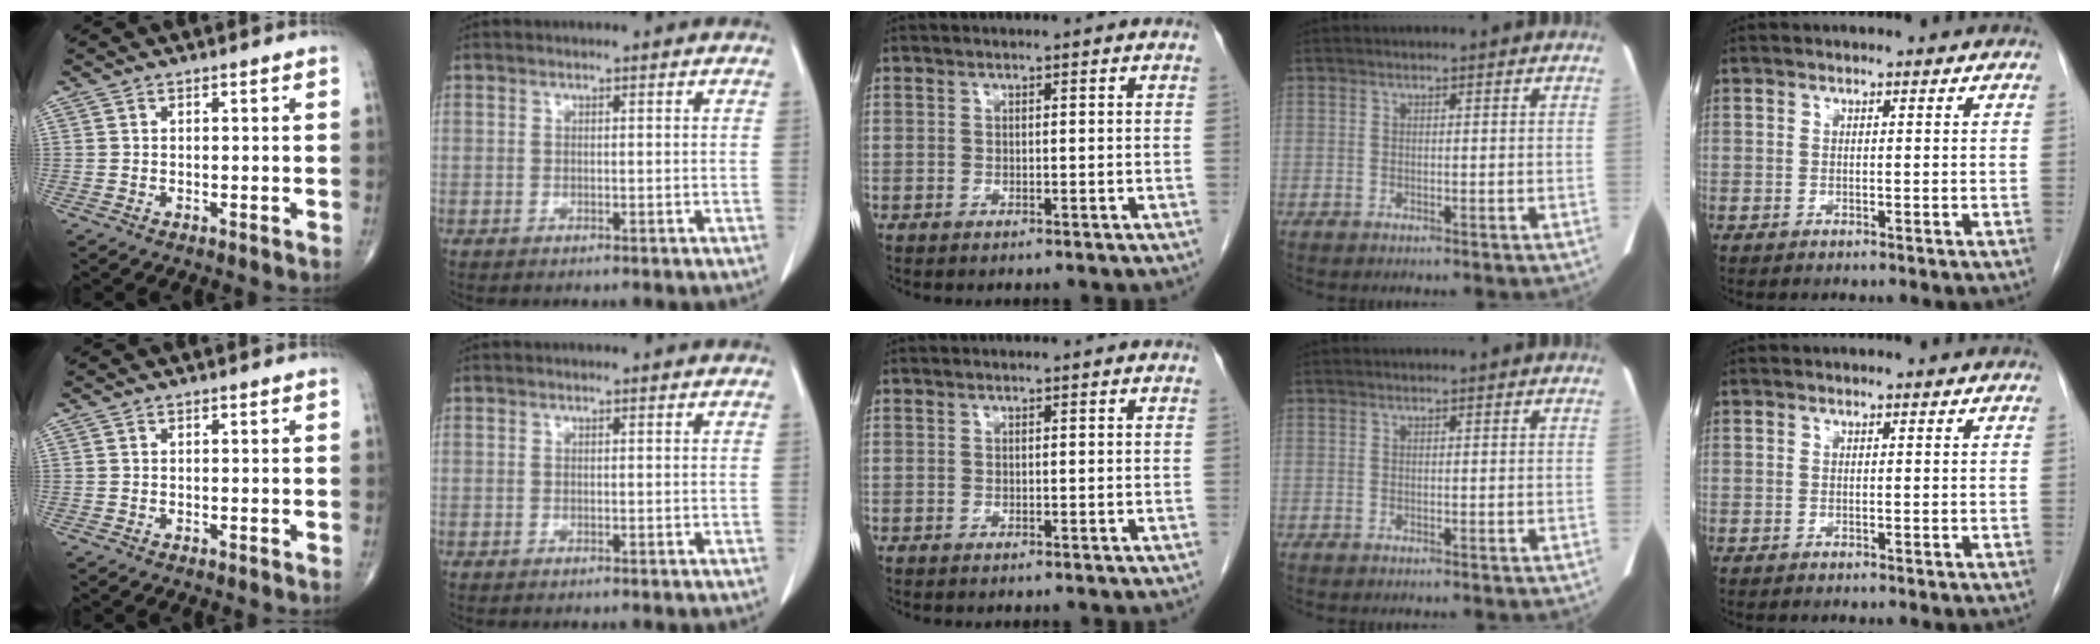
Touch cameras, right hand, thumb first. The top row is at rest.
{}